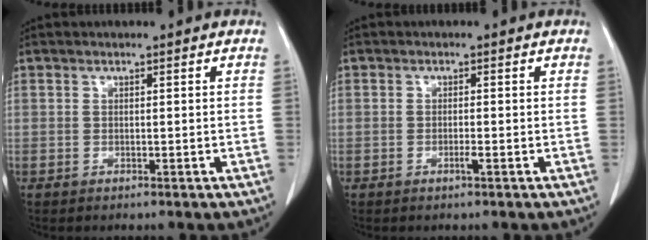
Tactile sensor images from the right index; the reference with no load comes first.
{"total": 1.1, "force": [-0.5, 0.0, 1.0], "torque": [-0.021, -0.001, -0.008]}